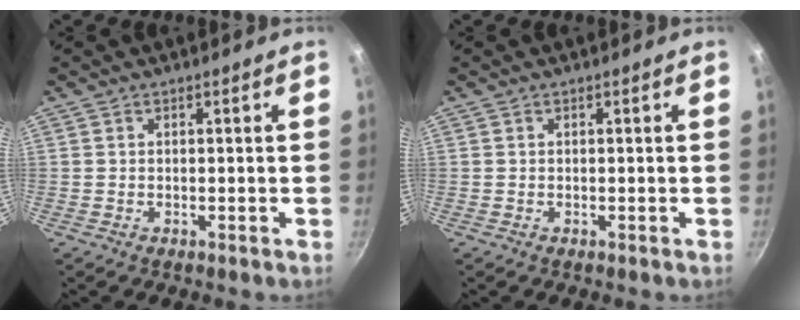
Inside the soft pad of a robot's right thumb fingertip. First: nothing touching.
{"total": 0.0}